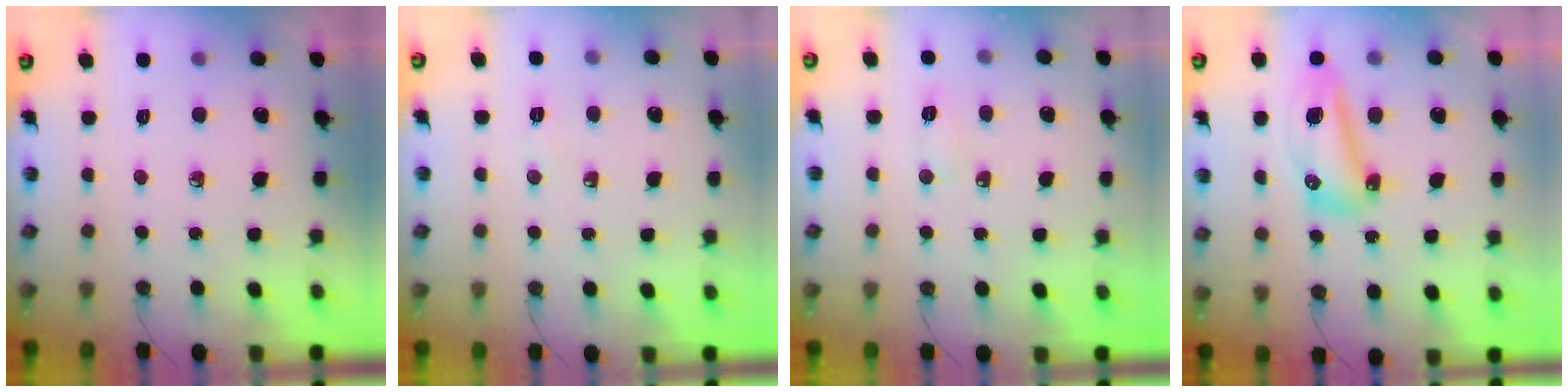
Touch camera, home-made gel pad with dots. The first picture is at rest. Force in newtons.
{"total": 17.7, "press": 5.5, "slide": 16.8}
{"total": 8.6, "press": 4.2, "slide": 7.6}
{"total": 13.1, "press": 13.1, "slide": 1.0}